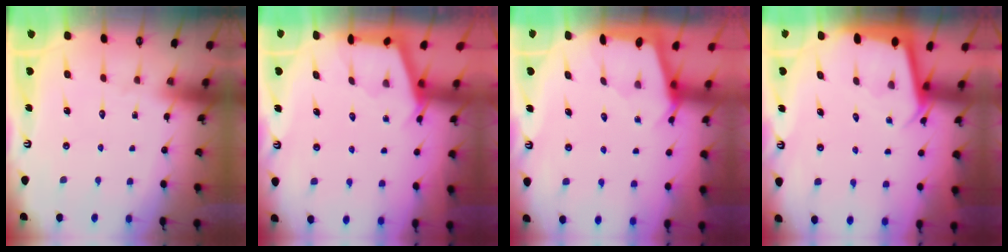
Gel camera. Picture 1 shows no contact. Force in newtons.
{"total": 2.8, "press": 2.8, "slide": 0.3}
{"total": 2.2, "press": 2.1, "slide": 0.3}
{"total": 2.5, "press": 2.5, "slide": 0.1}